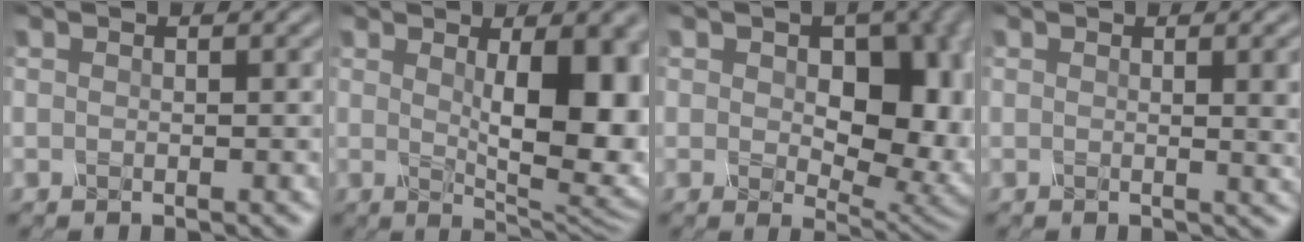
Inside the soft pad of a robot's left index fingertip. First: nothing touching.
{"total": 10.0, "force": [1.0, 3.3, 9.3], "torque": [-0.106, -0.003, 0.020]}
{"total": 10.1, "force": [0.4, 6.3, 7.9], "torque": [-0.109, -0.013, 0.013]}
{"total": 4.4, "force": [0.7, 1.6, 4.0], "torque": [-0.029, 0.003, 0.011]}